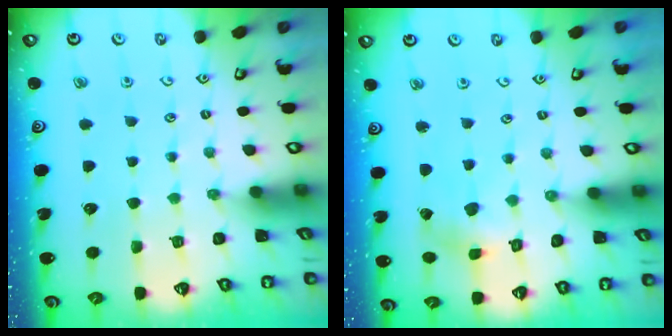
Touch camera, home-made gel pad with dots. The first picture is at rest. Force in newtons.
{"total": 2.3, "press": 2.3, "slide": 0.5}